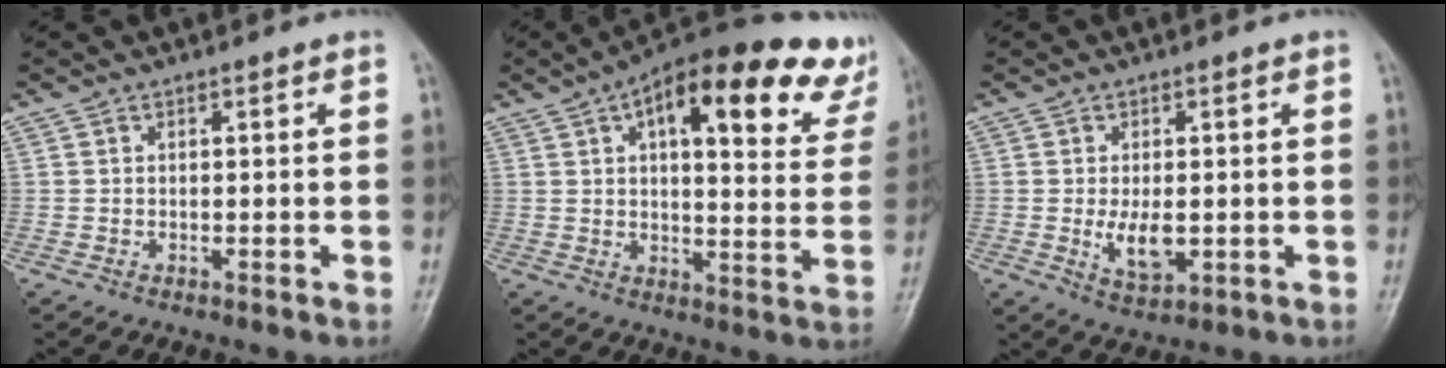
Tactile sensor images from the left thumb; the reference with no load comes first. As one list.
[{"total": 23.9, "force": [13.1, 9.1, 17.8], "torque": [-0.212, -0.010, 0.165]}, {"total": 5.5, "force": [-0.6, 2.9, 4.7], "torque": [-0.077, -0.012, -0.003]}]